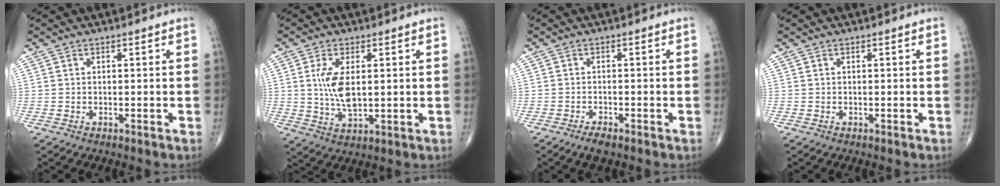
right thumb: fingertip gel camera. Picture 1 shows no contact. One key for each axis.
{"total": 7.8, "fx": 1.3, "fy": 3.5, "fz": 6.9, "tx": -0.135, "ty": -0.013, "tz": 0.030}
{"total": 2.2, "fx": -1.6, "fy": 0.6, "fz": 1.4, "tx": -0.035, "ty": 0.004, "tz": -0.029}
{"total": 0.0}